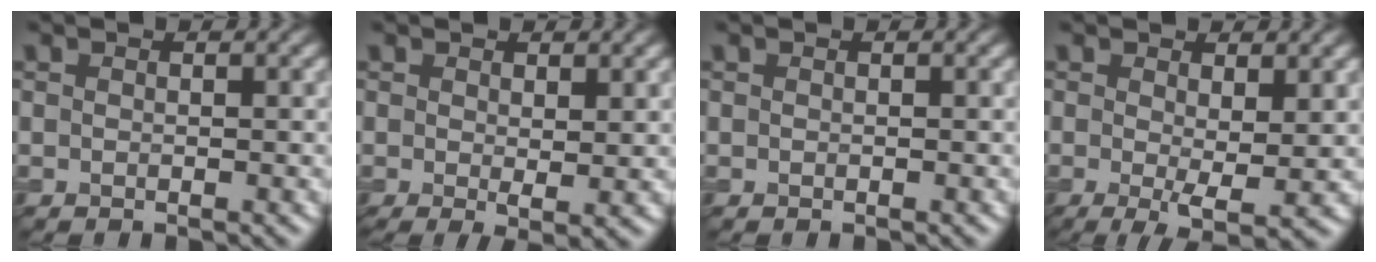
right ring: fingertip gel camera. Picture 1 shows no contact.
{"total": 1.9, "force": [0.4, 0.4, 1.8], "torque": [-0.031, -0.013, 0.010]}
{"total": 0.0}
{"total": 3.9, "force": [0.0, 0.9, 3.8], "torque": [-0.062, -0.015, 0.002]}